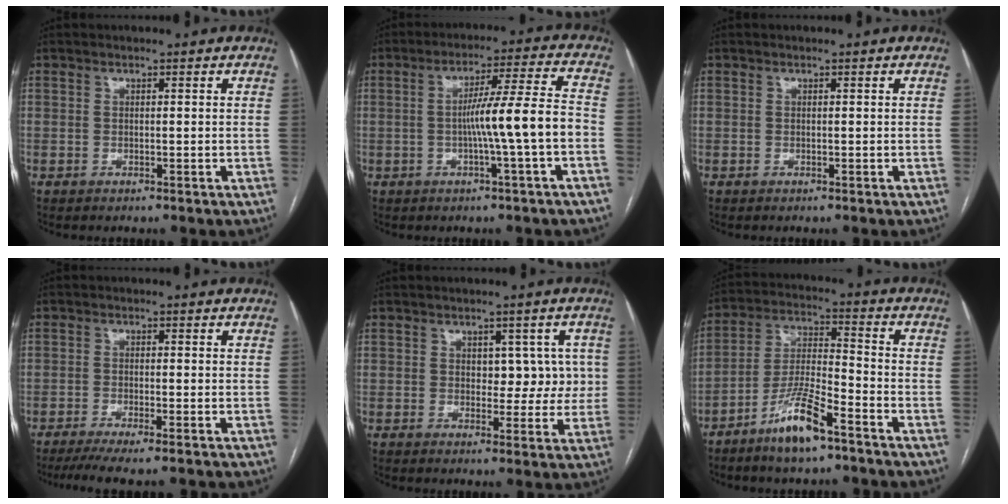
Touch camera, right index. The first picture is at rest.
{"total": 9.4, "force": [-2.1, -1.1, 9.1], "torque": [-0.149, 0.014, -0.031]}
{"total": 0.0}
{"total": 6.5, "force": [-5.1, 0.2, 4.1], "torque": [-0.064, -0.012, -0.082]}
{"total": 4.8, "force": [1.0, 3.1, 3.5], "torque": [-0.028, 0.011, 0.017]}
{"total": 10.2, "force": [-6.9, 1.6, 7.4], "torque": [-0.154, -0.014, -0.133]}